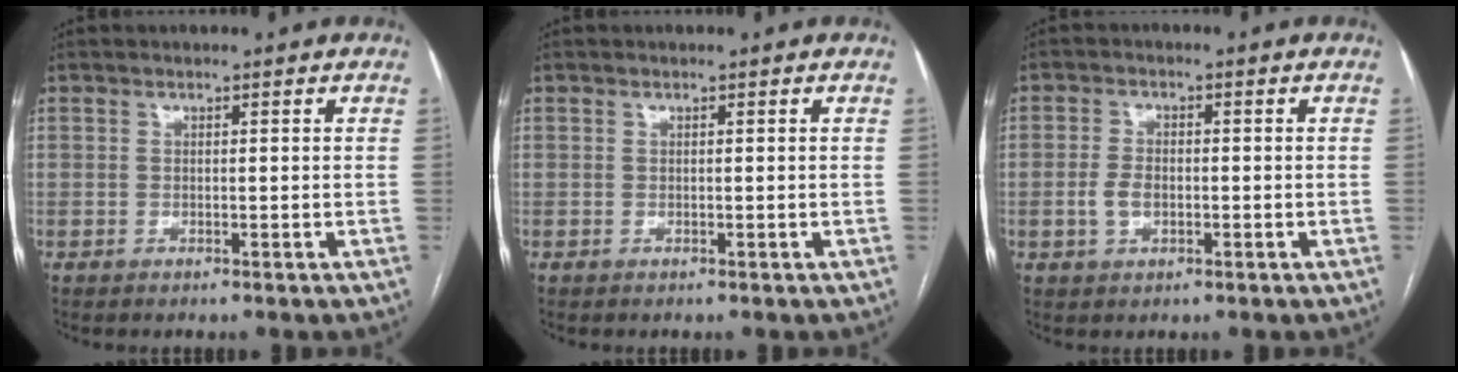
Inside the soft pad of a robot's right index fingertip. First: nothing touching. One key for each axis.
{"total": 0.0}
{"total": 3.4, "fx": -0.8, "fy": 2.0, "fz": 2.6, "tx": -0.059, "ty": 0.004, "tz": -0.014}